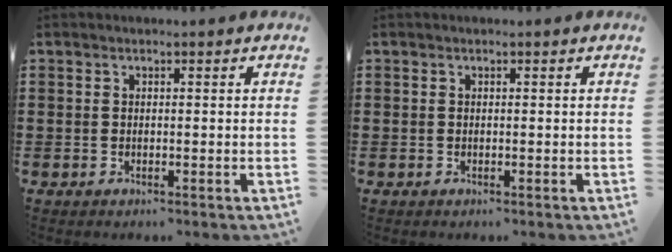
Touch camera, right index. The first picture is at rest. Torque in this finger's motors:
{"motor_torque": [-0.44, 1.15, 0.00, 0.00]}